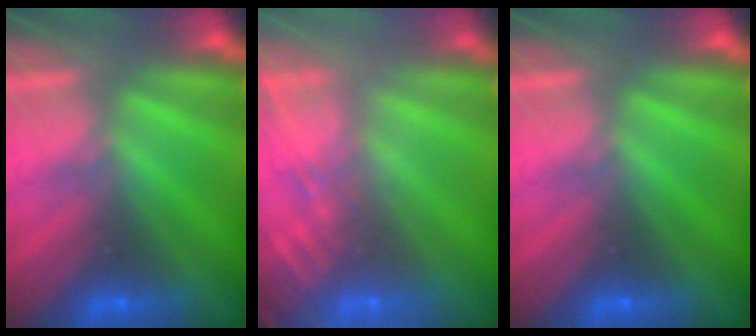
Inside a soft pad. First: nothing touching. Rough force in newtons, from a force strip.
{"total": 7.3}
{"total": 0.0}